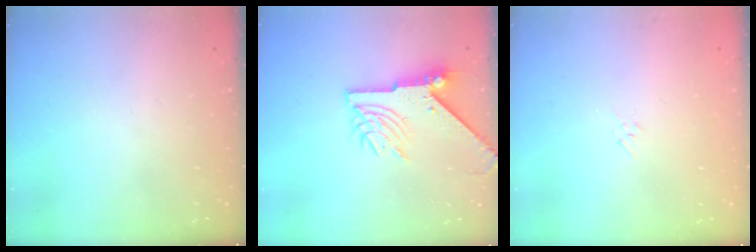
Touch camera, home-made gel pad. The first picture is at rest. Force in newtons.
{"total": 8.7, "press": 8.6, "slide": 1.2}
{"total": 2.9, "press": 2.9, "slide": 0.6}